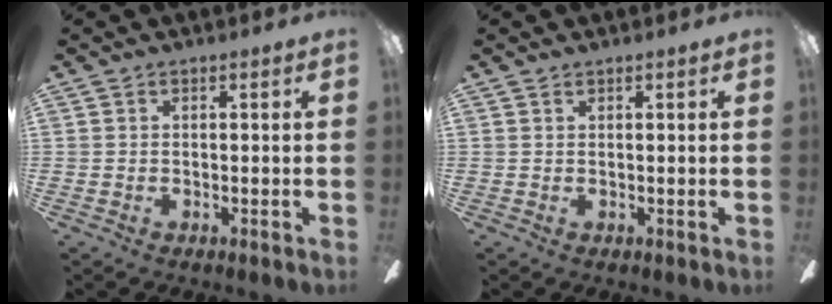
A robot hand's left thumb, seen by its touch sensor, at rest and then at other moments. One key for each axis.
{"total": 0.6, "fx": 0.4, "fy": 0.3, "fz": 0.3, "tx": -0.008, "ty": 0.002, "tz": 0.007}